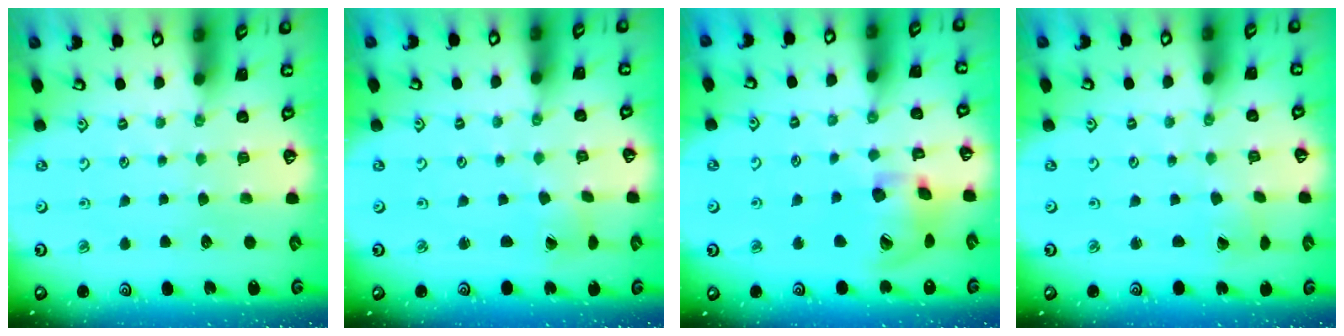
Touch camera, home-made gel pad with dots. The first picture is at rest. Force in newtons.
{"total": 1.5, "press": 1.5, "slide": 0.1}
{"total": 14.2, "press": 14.1, "slide": 1.1}
{"total": 0.8, "press": 0.8, "slide": 0.0}